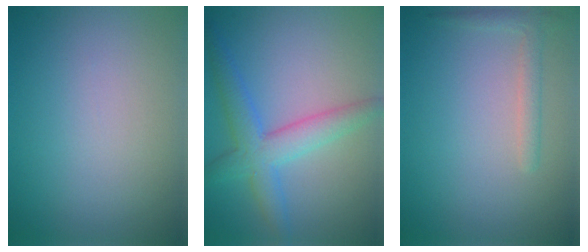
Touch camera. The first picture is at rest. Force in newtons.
{"total": 4.5, "press": 4.5, "slide": 0.1}
{"total": 1.5, "press": 1.5, "slide": 0.1}